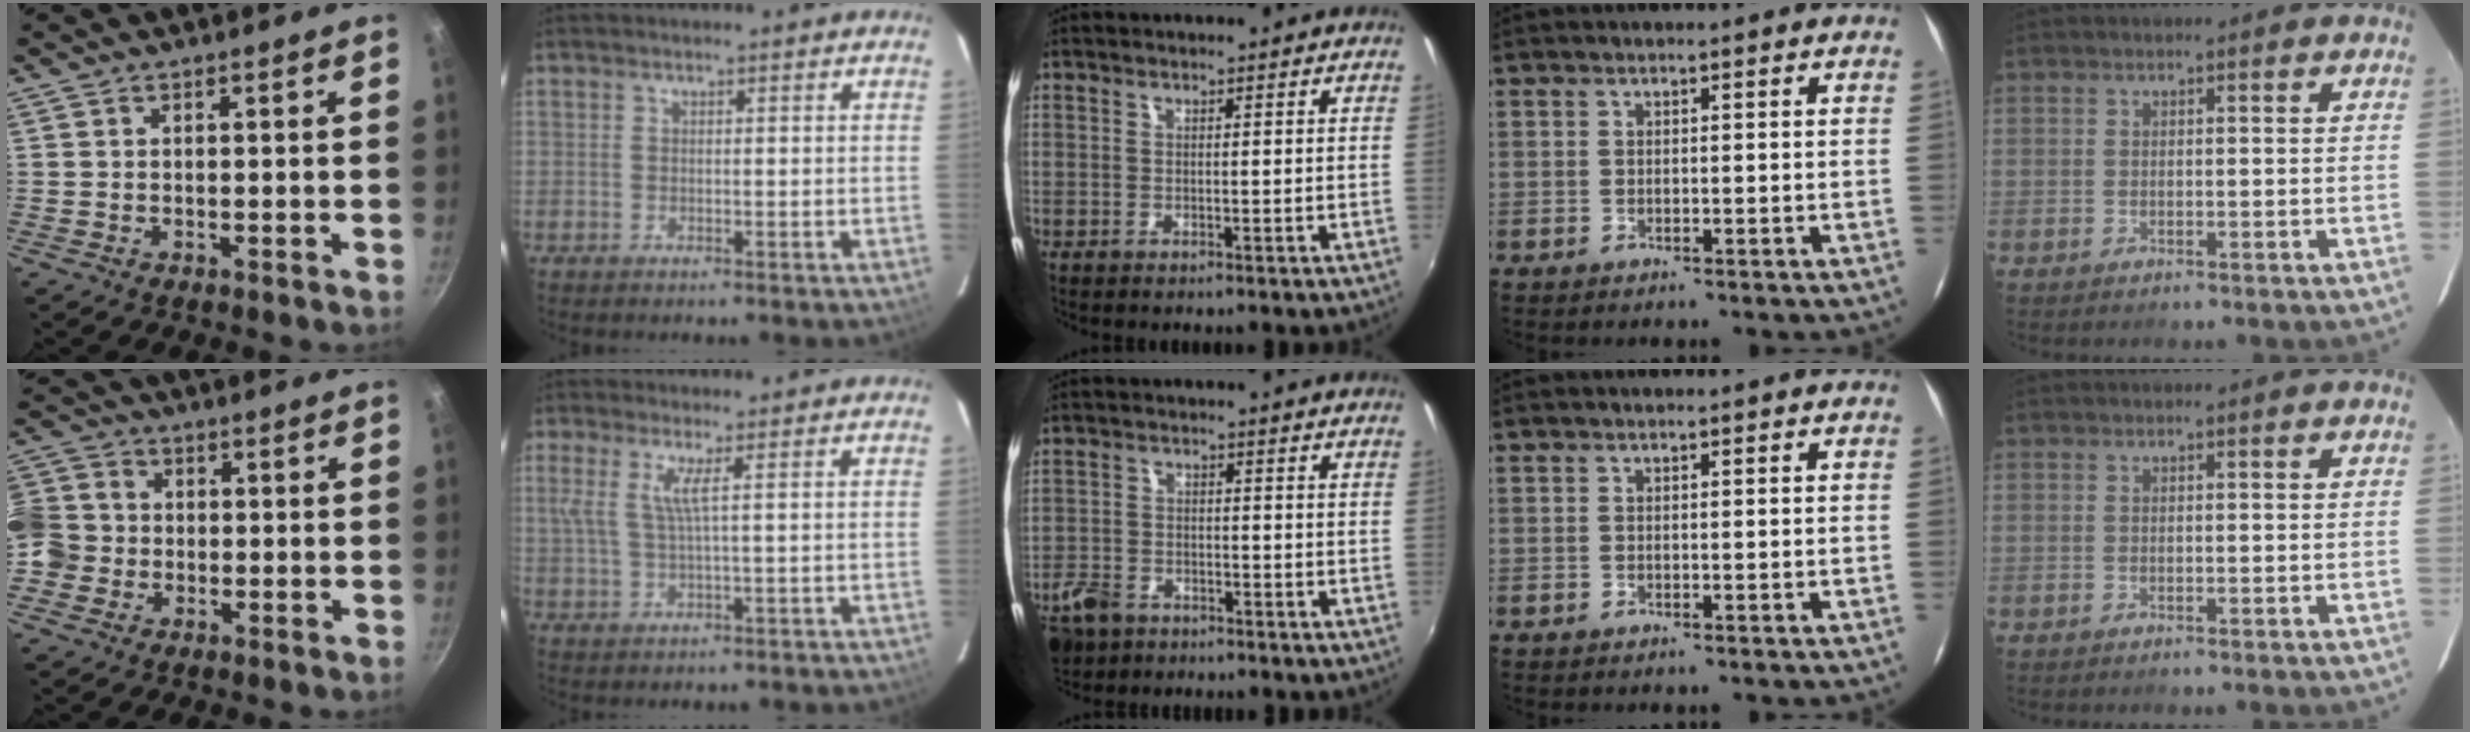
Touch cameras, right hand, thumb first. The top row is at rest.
{"thumb": {"total": 10.4, "force": [-1.4, 9.4, 4.3], "torque": [-0.072, 0.025, -0.044]}, "index": {"total": 3.6, "force": [1.1, -0.4, 3.4], "torque": [-0.069, 0.001, 0.025]}, "middle": {"total": 7.6, "force": [-5.1, 4.7, 3.1], "torque": [-0.091, 0.001, -0.090]}}